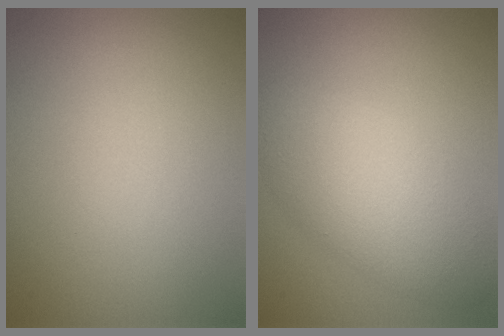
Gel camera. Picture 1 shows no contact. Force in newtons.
{"total": 5.7, "press": 5.7, "slide": 0.0}